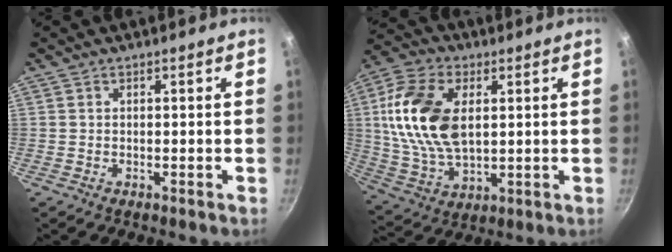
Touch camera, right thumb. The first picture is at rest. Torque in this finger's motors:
{"motor_torque": [1.20, 3.27, 1.94, -0.06, 0.55]}